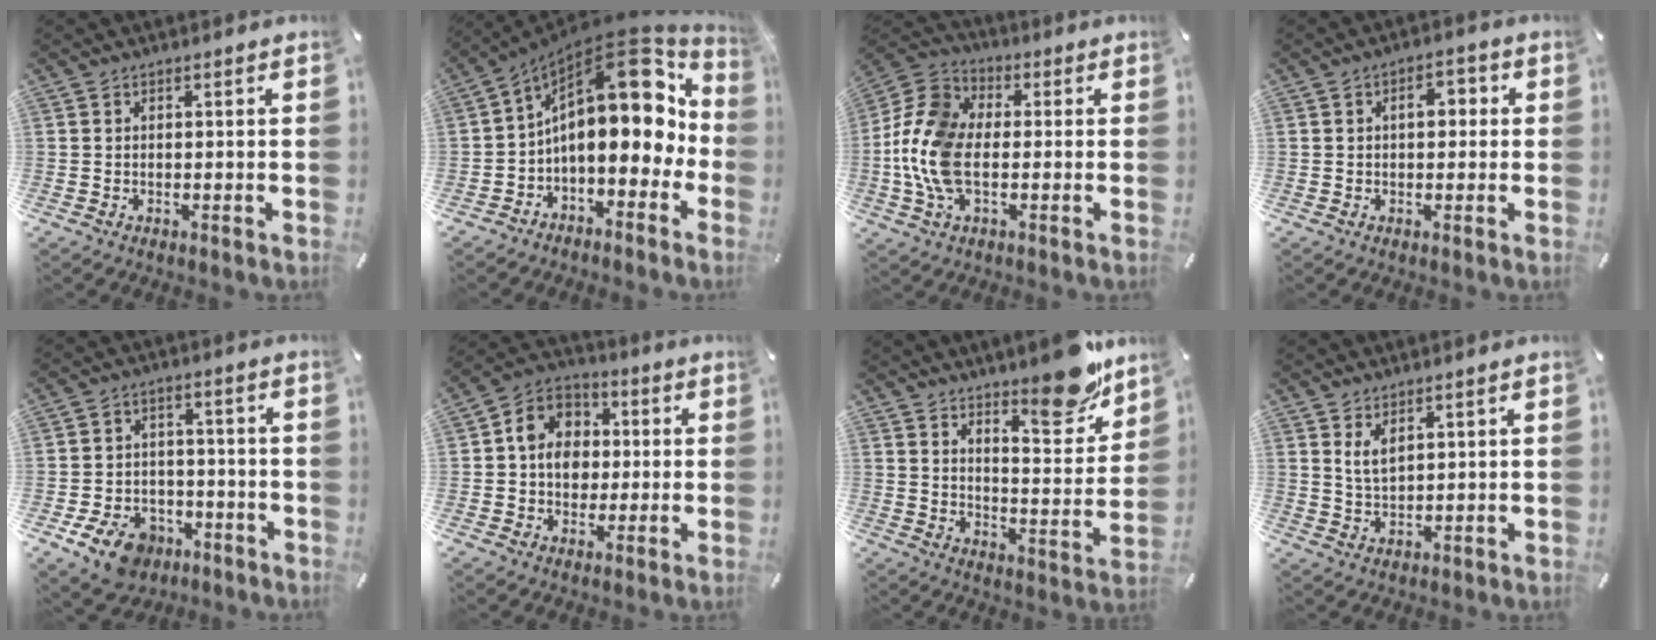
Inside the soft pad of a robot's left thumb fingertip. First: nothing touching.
{"total": 21.4, "force": [4.6, 12.2, 16.9], "torque": [-0.247, -0.046, 0.078]}
{"total": 13.4, "force": [-2.3, 8.3, 10.2], "torque": [-0.226, 0.006, -0.040]}
{"total": 4.5, "force": [0.5, 2.8, 3.5], "torque": [-0.038, 0.001, -0.003]}
{"total": 10.0, "force": [-5.8, 6.6, 4.8], "torque": [-0.094, 0.039, -0.101]}
{"total": 10.1, "force": [-0.3, 9.2, 4.2], "torque": [-0.091, 0.015, -0.007]}
{"total": 14.4, "force": [12.2, 4.0, 6.4], "torque": [-0.062, -0.107, 0.208]}
{"total": 4.0, "force": [2.7, 1.7, 2.5], "torque": [-0.054, -0.005, 0.048]}